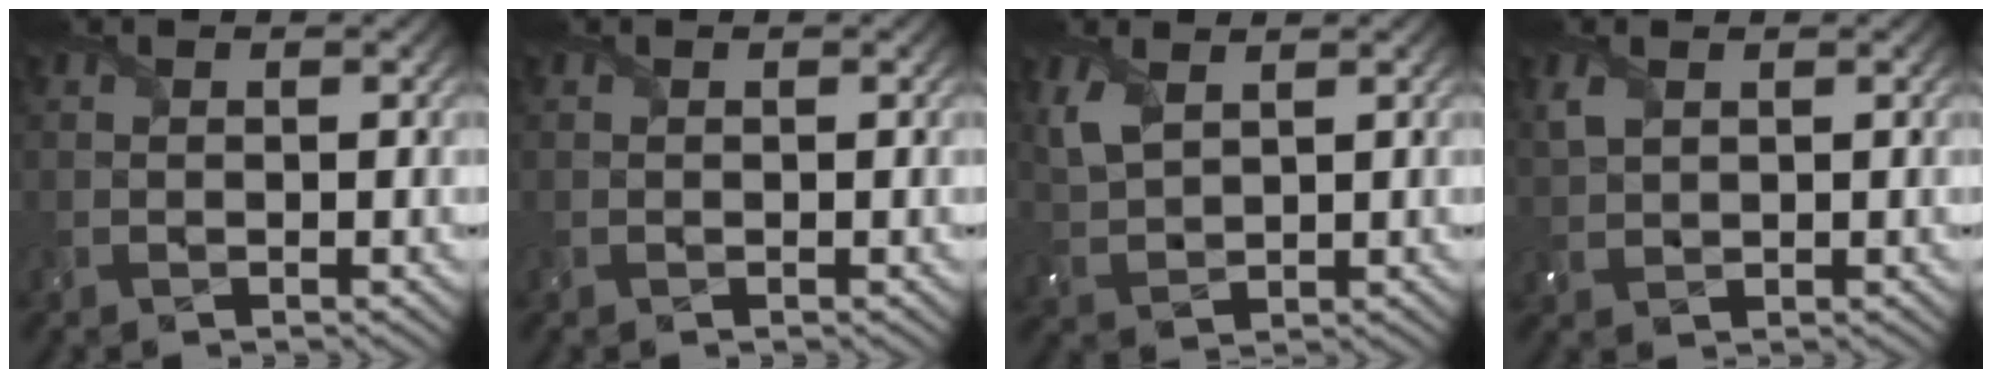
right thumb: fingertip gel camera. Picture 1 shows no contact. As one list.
[{"total": 0.0}, {"total": 4.8, "force": [2.4, 2.4, 3.3], "torque": [-0.097, 0.002, 0.054]}, {"total": 2.8, "force": [1.3, 1.6, 1.8], "torque": [-0.056, 0.003, 0.031]}]